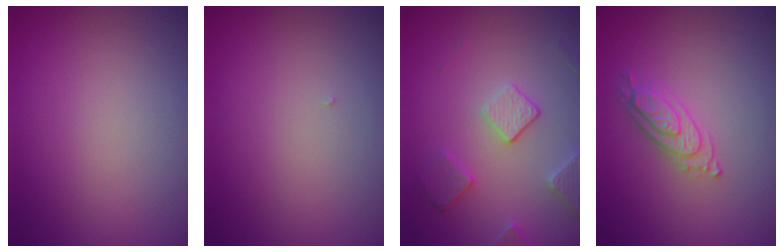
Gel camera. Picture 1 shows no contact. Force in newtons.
{"total": 0.0}
{"total": 2.8, "press": 2.7, "slide": 0.7}
{"total": 2.4, "press": 2.3, "slide": 0.5}